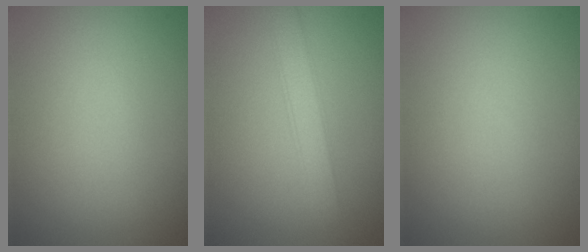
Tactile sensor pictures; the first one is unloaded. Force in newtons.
{"total": 2.5, "press": 2.5, "slide": 0.0}
{"total": 0.0}